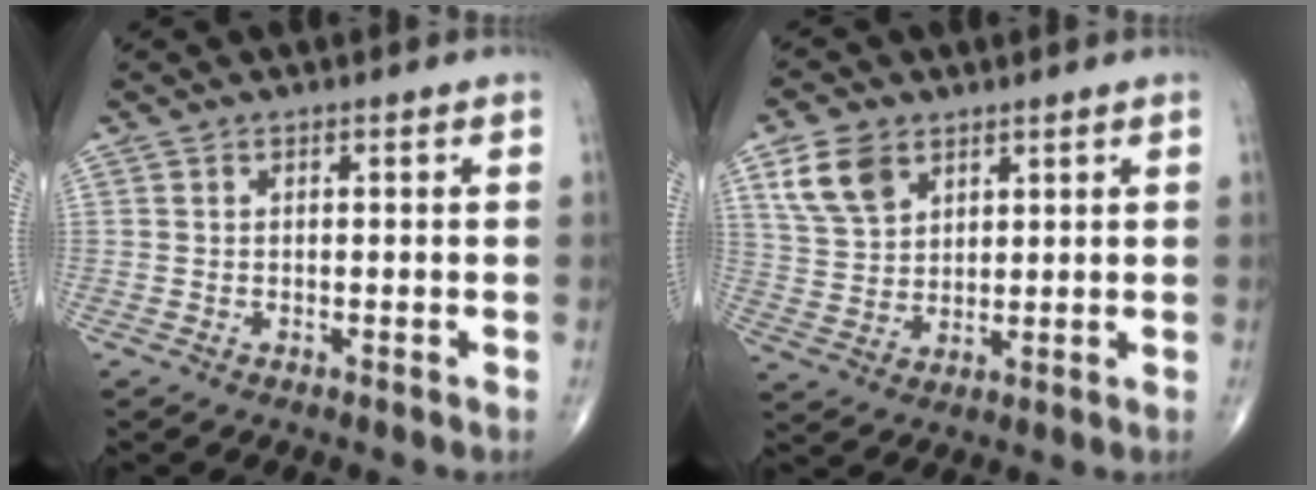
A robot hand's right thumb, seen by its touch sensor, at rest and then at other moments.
{"total": 8.5, "force": [4.5, 5.6, 4.5], "torque": [-0.073, -0.014, 0.094]}